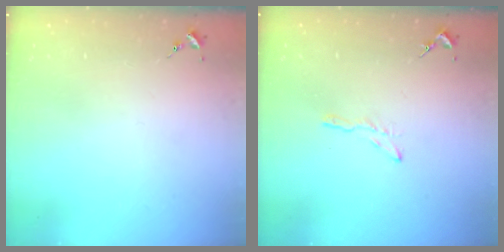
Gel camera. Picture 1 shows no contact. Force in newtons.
{"total": 3.2, "press": 3.2, "slide": 0.3}